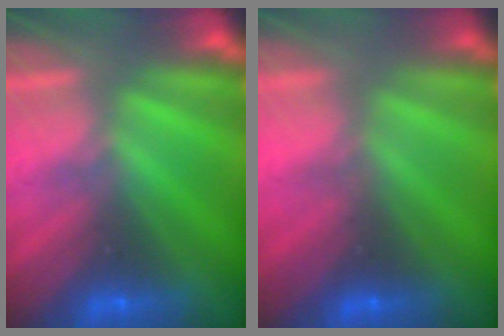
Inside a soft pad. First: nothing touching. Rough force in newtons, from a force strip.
{"total": 4.7}